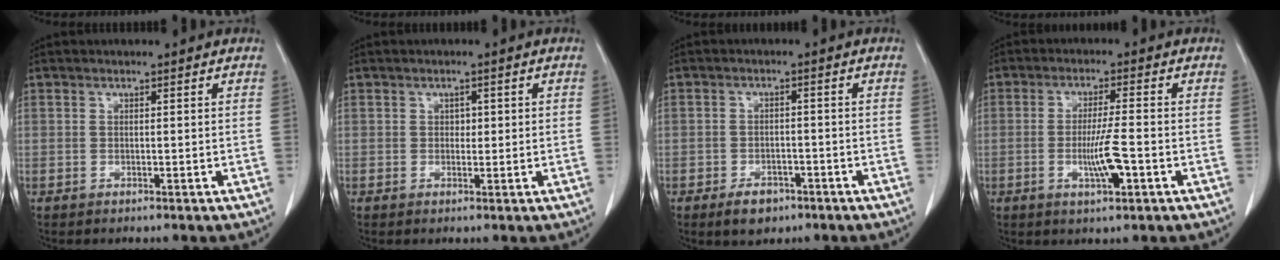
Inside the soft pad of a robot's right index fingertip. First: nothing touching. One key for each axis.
{"total": 1.4, "fx": 0.2, "fy": 1.0, "fz": 1.0, "tx": -0.010, "ty": 0.002, "tz": 0.001}
{"total": 4.2, "fx": -2.7, "fy": 2.5, "fz": 1.9, "tx": -0.030, "ty": 0.002, "tz": -0.036}
{"total": 6.1, "fx": -1.8, "fy": 0.4, "fz": 5.8, "tx": -0.106, "ty": -0.008, "tz": -0.032}